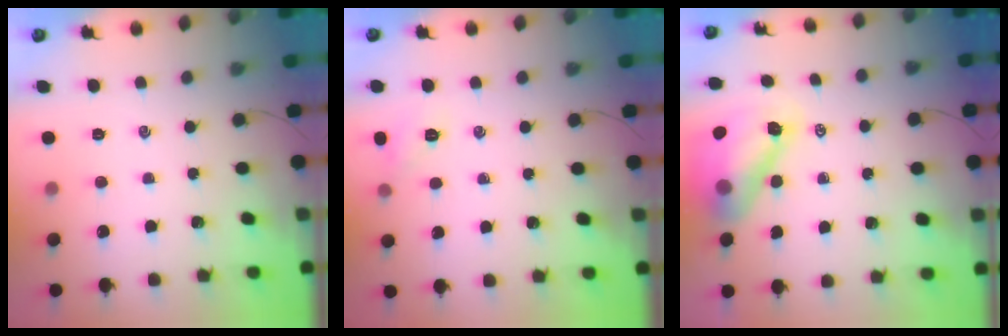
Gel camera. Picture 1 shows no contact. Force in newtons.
{"total": 5.6, "press": 5.4, "slide": 1.5}
{"total": 12.5, "press": 11.9, "slide": 4.0}